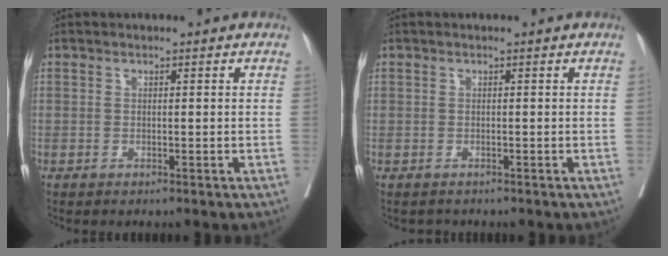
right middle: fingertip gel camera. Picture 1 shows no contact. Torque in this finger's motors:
{"motor_torque": [-1.25, 0.46, -0.44, -0.11]}